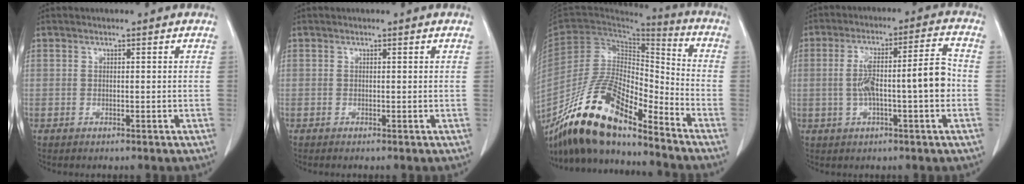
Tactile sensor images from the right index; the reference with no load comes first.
{"total": 0.0}
{"total": 19.0, "force": [-15.0, 4.8, 10.6], "torque": [-0.208, -0.002, -0.280]}
{"total": 10.2, "force": [-1.1, 1.2, 10.1], "torque": [-0.173, 0.030, -0.019]}